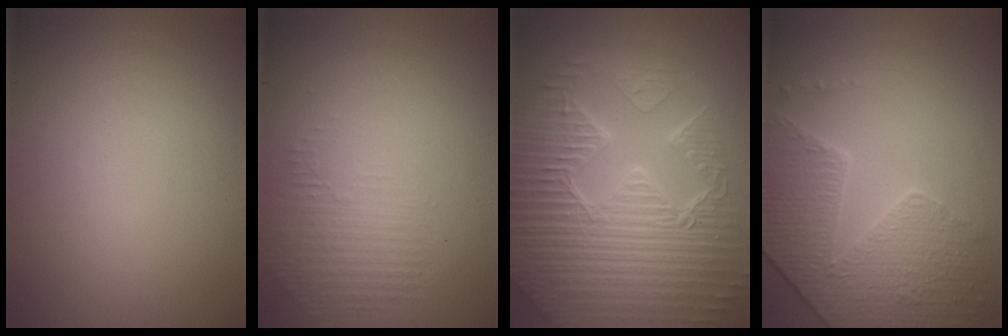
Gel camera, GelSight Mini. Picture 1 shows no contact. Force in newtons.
{"total": 1.4, "press": 0.3, "slide": 1.4}
{"total": 10.1, "press": 6.7, "slide": 7.5}
{"total": 5.0, "press": 4.8, "slide": 1.3}